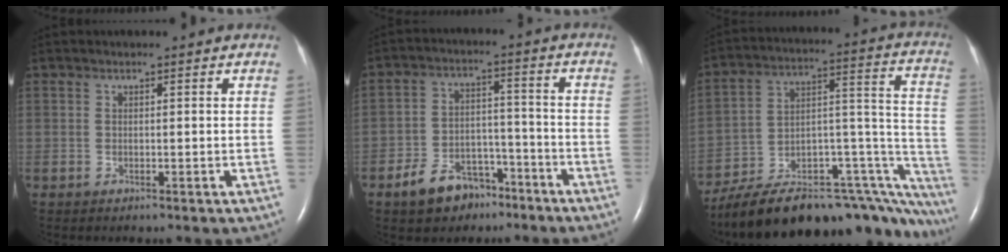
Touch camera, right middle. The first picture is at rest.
{"total": 8.9, "force": [-6.0, 5.3, 3.8], "torque": [-0.071, 0.018, -0.095]}
{"total": 29.6, "force": [-24.2, 8.4, 14.7], "torque": [-0.129, 0.040, -0.336]}